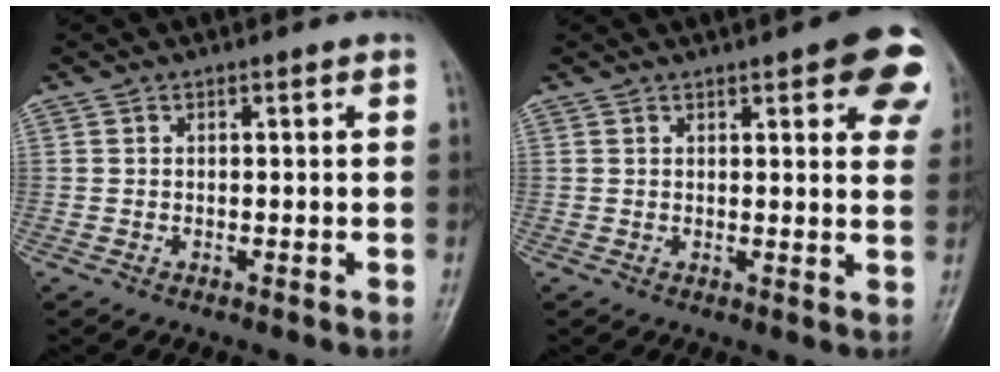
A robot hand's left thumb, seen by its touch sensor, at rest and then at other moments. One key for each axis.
{"total": 11.4, "fx": 5.5, "fy": 3.6, "fz": 9.3, "tx": -0.078, "ty": -0.015, "tz": 0.058}